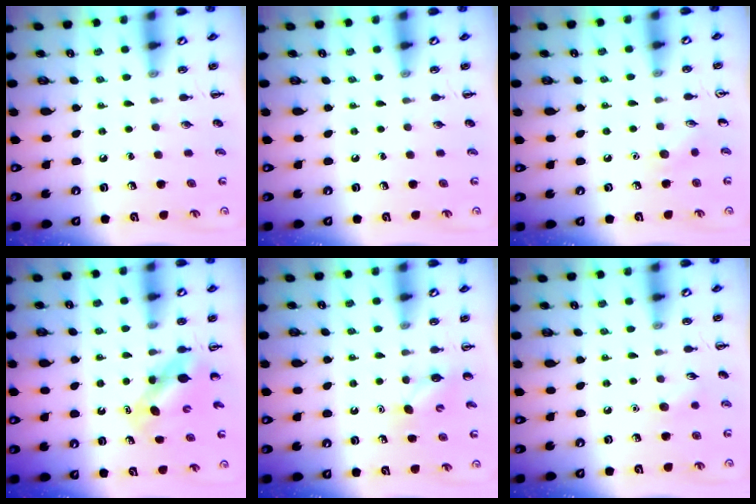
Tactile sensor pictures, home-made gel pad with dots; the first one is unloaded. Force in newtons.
{"total": 0.0}
{"total": 4.7, "press": 4.5, "slide": 1.4}
{"total": 5.6, "press": 5.6, "slide": 0.8}
{"total": 4.0, "press": 3.9, "slide": 0.9}
{"total": 6.4, "press": 6.2, "slide": 1.6}